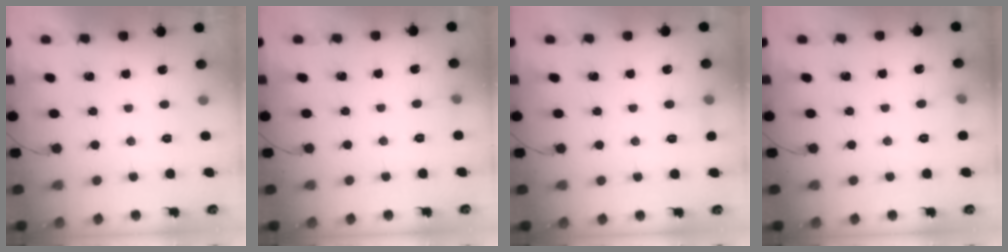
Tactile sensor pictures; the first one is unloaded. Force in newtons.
{"total": 2.5, "press": 2.3, "slide": 1.1}
{"total": 4.3, "press": 4.1, "slide": 1.3}
{"total": 4.2, "press": 4.0, "slide": 1.3}